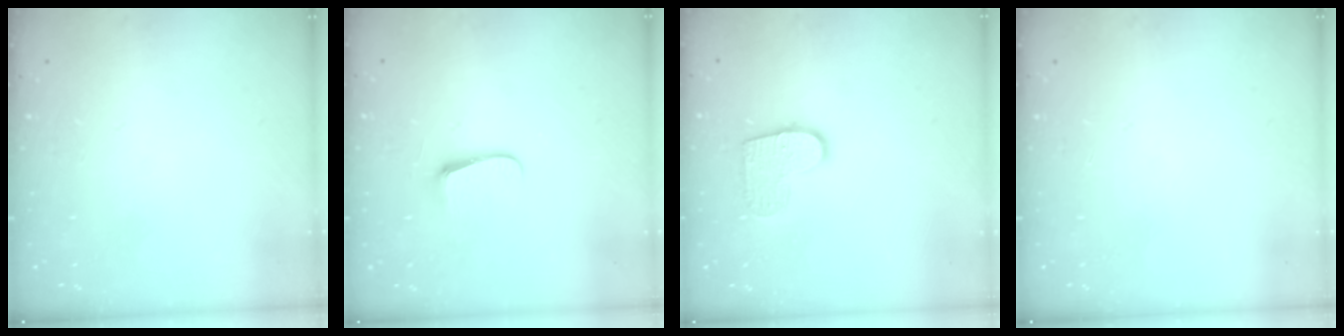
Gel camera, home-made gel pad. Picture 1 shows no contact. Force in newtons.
{"total": 6.0, "press": 6.0, "slide": 0.8}
{"total": 9.9, "press": 9.9, "slide": 0.4}
{"total": 0.0}